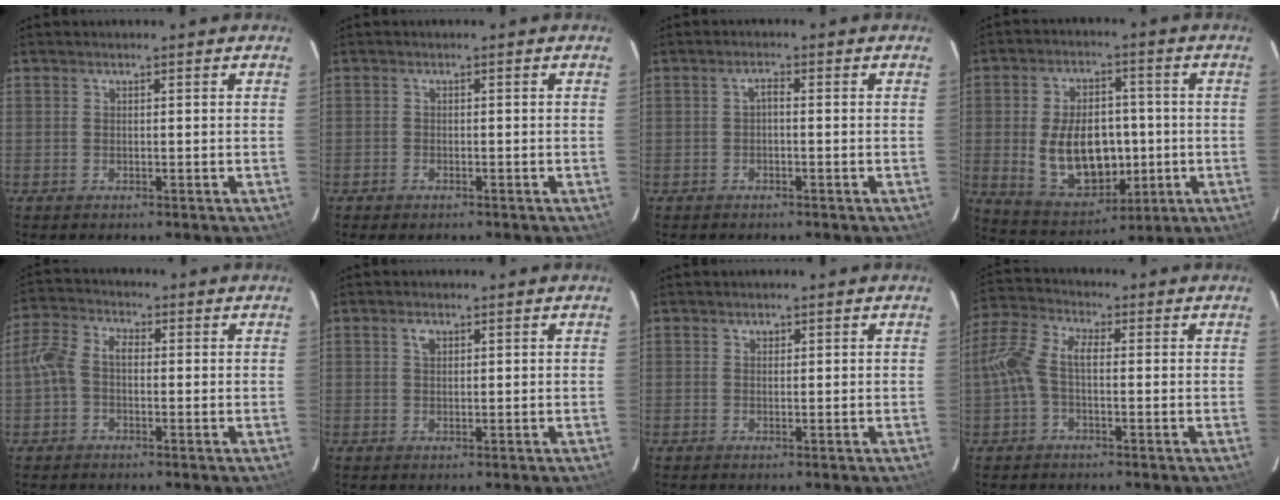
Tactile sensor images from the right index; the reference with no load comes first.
{"total": 1.6, "force": [-1.2, 0.8, 0.6], "torque": [-0.016, -0.001, -0.020]}
{"total": 1.1, "force": [-0.4, 0.4, 0.9], "torque": [-0.017, 0.006, -0.008]}
{"total": 14.8, "force": [-1.4, 9.5, 11.2], "torque": [-0.223, 0.001, 0.003]}
{"total": 5.5, "force": [-0.8, 3.8, 3.9], "torque": [-0.087, 0.019, -0.020]}
{"total": 1.6, "force": [0.9, 1.0, 0.9], "torque": [-0.016, 0.005, 0.015]}
{"total": 0.7, "force": [0.5, 0.5, 0.1], "torque": [-0.001, 0.002, 0.008]}
{"total": 8.1, "force": [-0.6, 4.0, 7.1], "torque": [-0.162, 0.022, -0.016]}